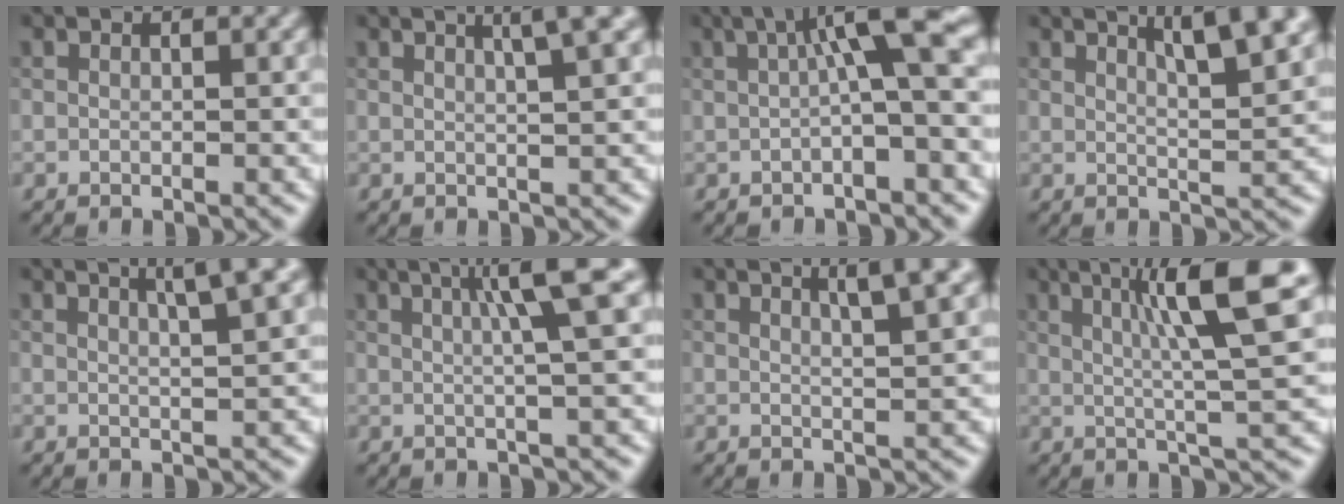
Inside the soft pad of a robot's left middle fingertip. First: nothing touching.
{"total": 3.3, "force": [1.7, 0.5, 2.8], "torque": [-0.030, 0.008, 0.020]}
{"total": 5.8, "force": [0.9, 0.7, 5.7], "torque": [-0.094, 0.015, 0.006]}
{"total": 5.9, "force": [3.4, 1.2, 4.7], "torque": [-0.054, 0.011, 0.047]}
{"total": 4.1, "force": [2.3, 0.5, 3.4], "torque": [-0.038, 0.010, 0.034]}
{"total": 5.8, "force": [1.7, 0.7, 5.5], "torque": [-0.076, 0.017, 0.028]}
{"total": 3.9, "force": [2.2, 0.6, 3.2], "torque": [-0.034, 0.007, 0.031]}
{"total": 10.1, "force": [3.2, 1.5, 9.5], "torque": [-0.131, 0.016, 0.046]}